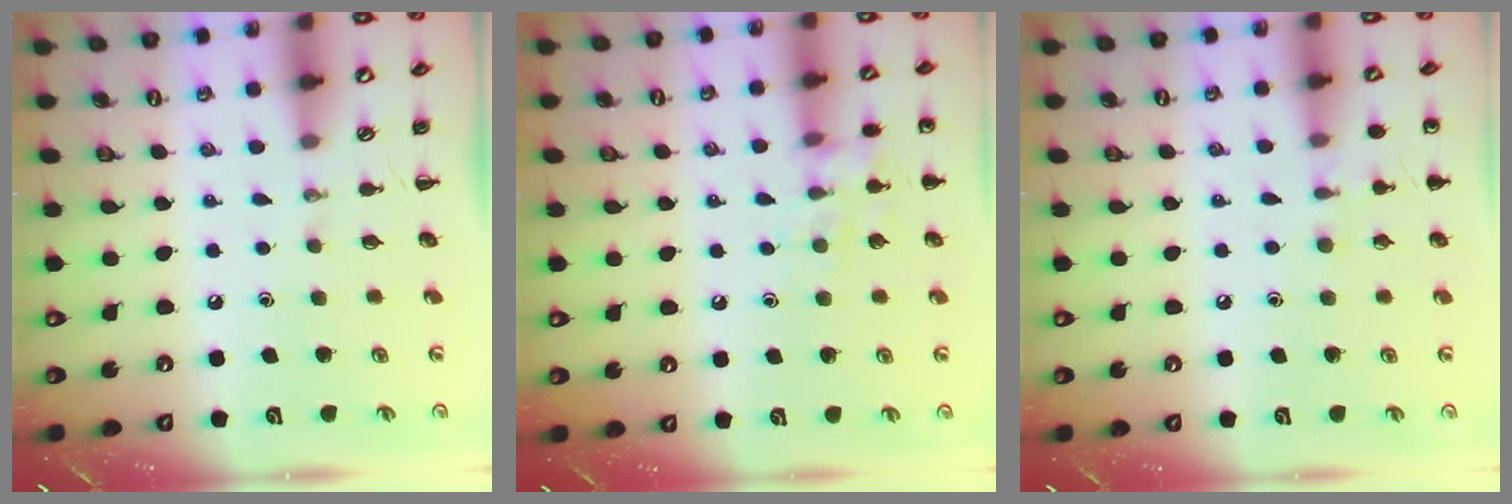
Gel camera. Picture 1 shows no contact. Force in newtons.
{"total": 8.5, "press": 8.4, "slide": 1.6}
{"total": 5.6, "press": 5.3, "slide": 1.7}